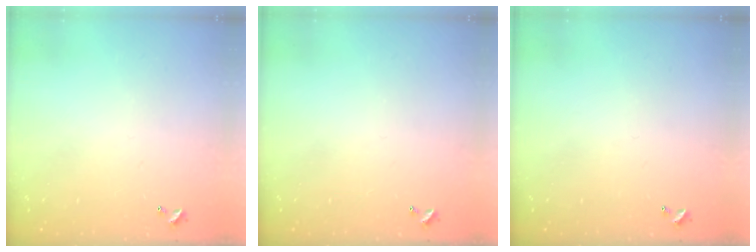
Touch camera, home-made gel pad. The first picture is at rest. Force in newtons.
{"total": 0.0}
{"total": 0.0}